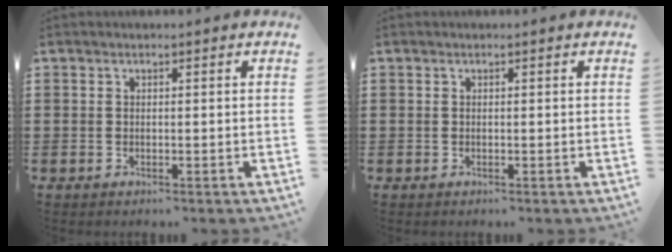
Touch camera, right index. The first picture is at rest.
{"total": 0.0}